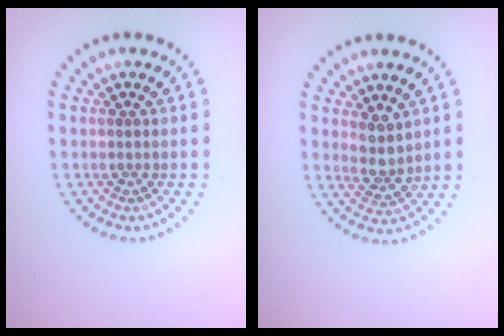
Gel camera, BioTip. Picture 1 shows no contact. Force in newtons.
{"total": 2.3, "press": 2.0, "slide": 1.2}